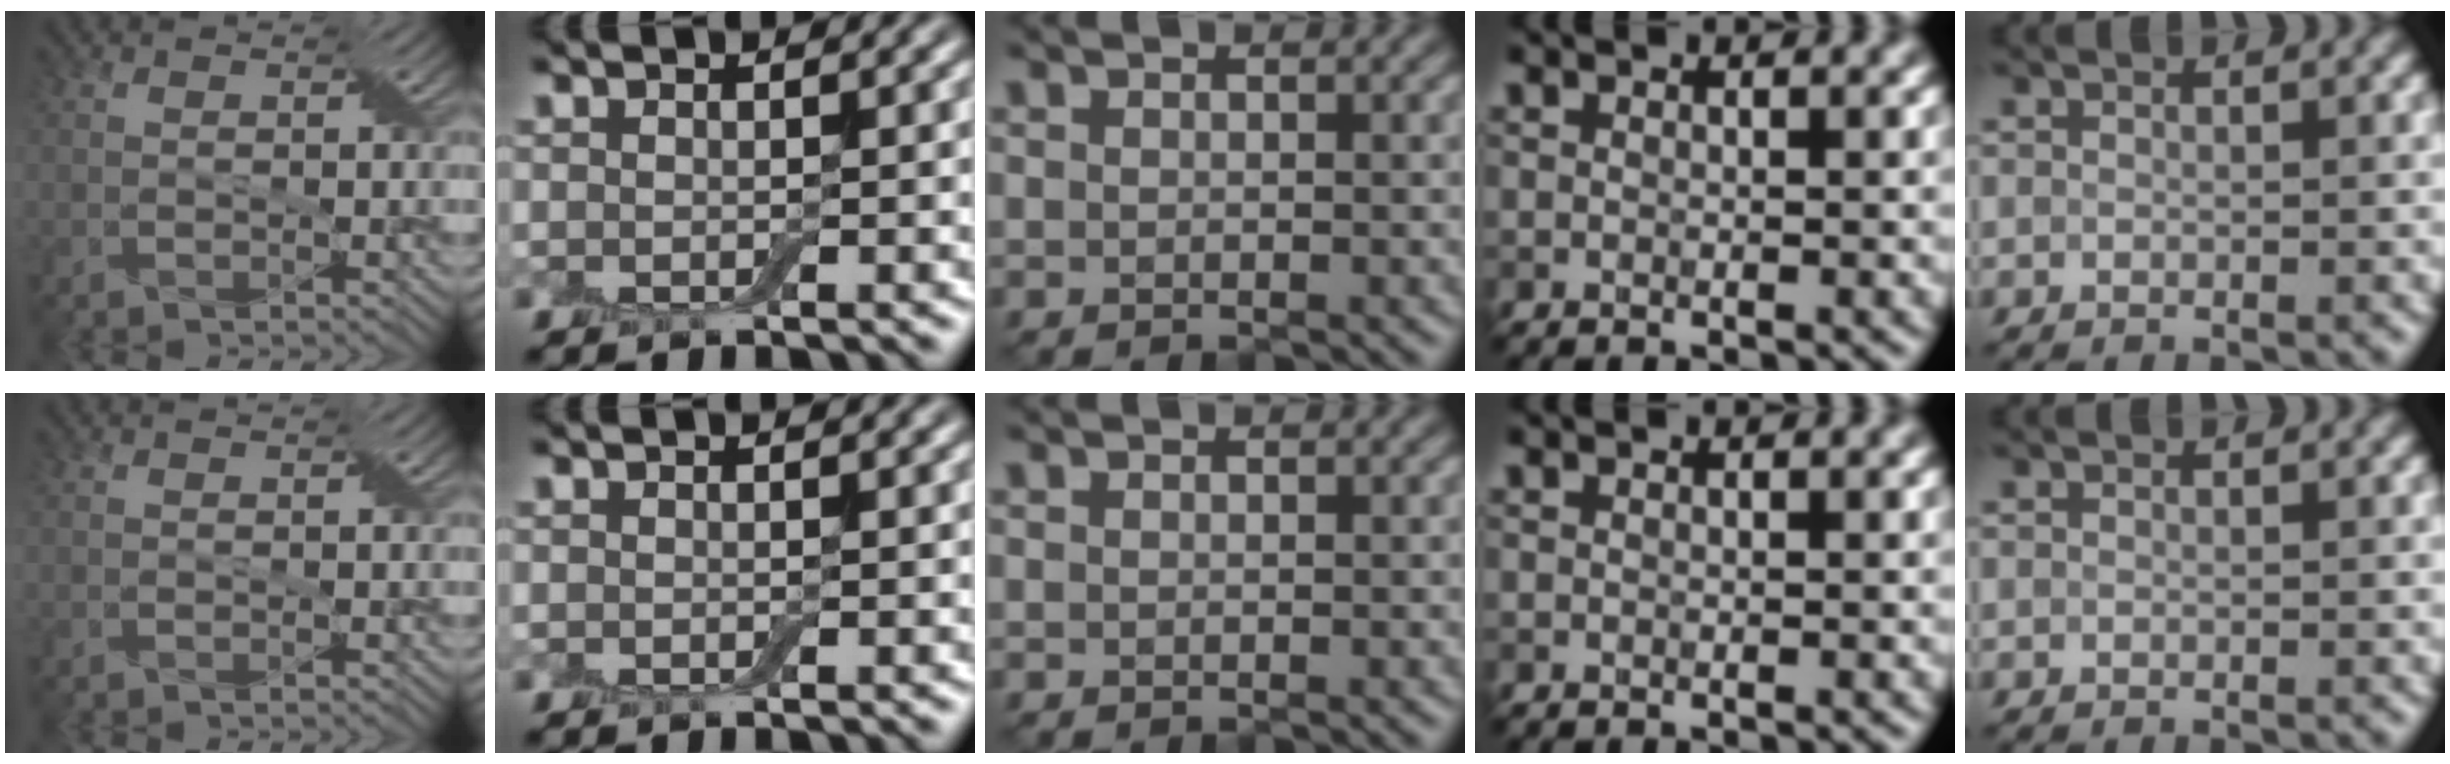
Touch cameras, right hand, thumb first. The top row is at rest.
{}